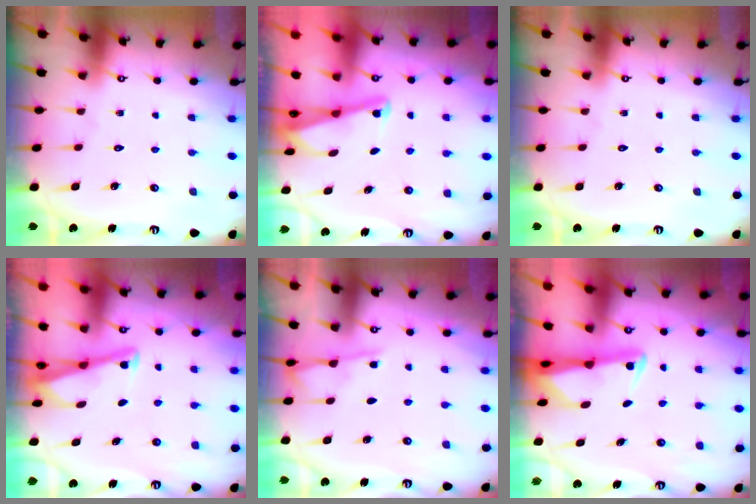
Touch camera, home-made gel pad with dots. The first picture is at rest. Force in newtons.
{"total": 1.9, "press": 1.9, "slide": 0.4}
{"total": 0.0}
{"total": 3.0, "press": 2.9, "slide": 0.4}
{"total": 3.5, "press": 3.5, "slide": 0.5}
{"total": 2.5, "press": 2.4, "slide": 0.5}